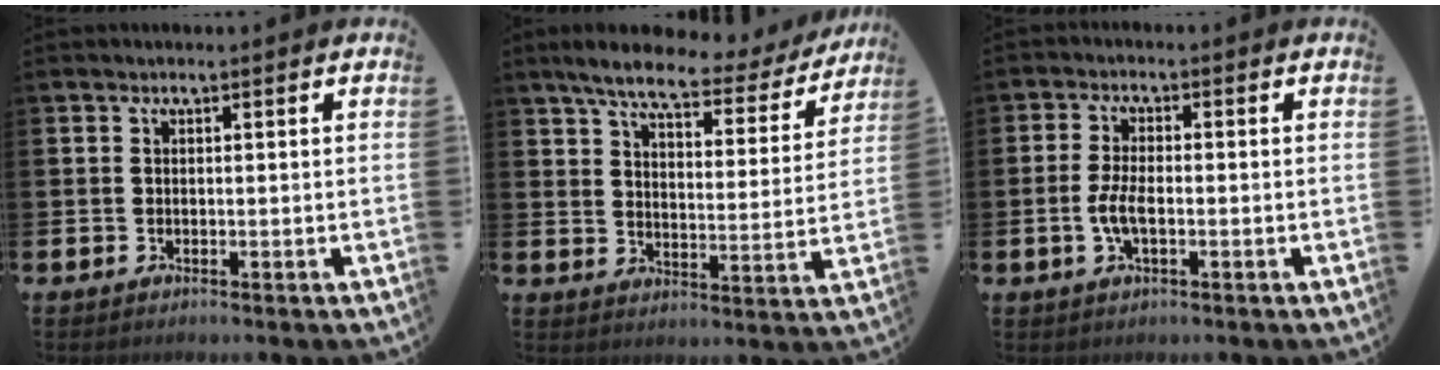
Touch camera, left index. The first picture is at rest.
{"total": 7.1, "force": [6.0, 1.6, 3.5], "torque": [-0.088, -0.032, 0.097]}
{"total": 3.7, "force": [-0.9, 1.5, 3.3], "torque": [-0.064, -0.004, -0.023]}